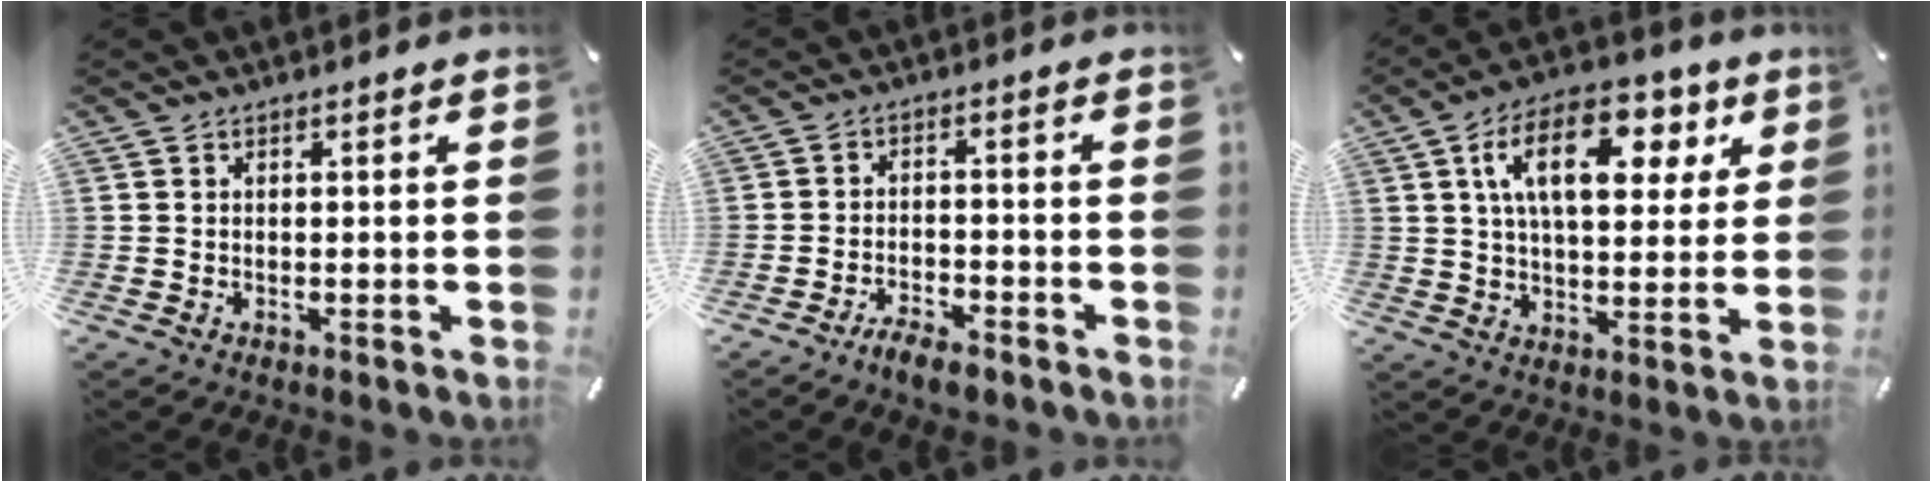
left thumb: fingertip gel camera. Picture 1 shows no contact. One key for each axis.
{"total": 4.7, "fx": -4.1, "fy": 1.4, "fz": 1.9, "tx": -0.032, "ty": 0.019, "tz": -0.074}
{"total": 16.4, "fx": 6.6, "fy": 9.3, "fz": 11.8, "tx": -0.182, "ty": -0.007, "tz": 0.109}